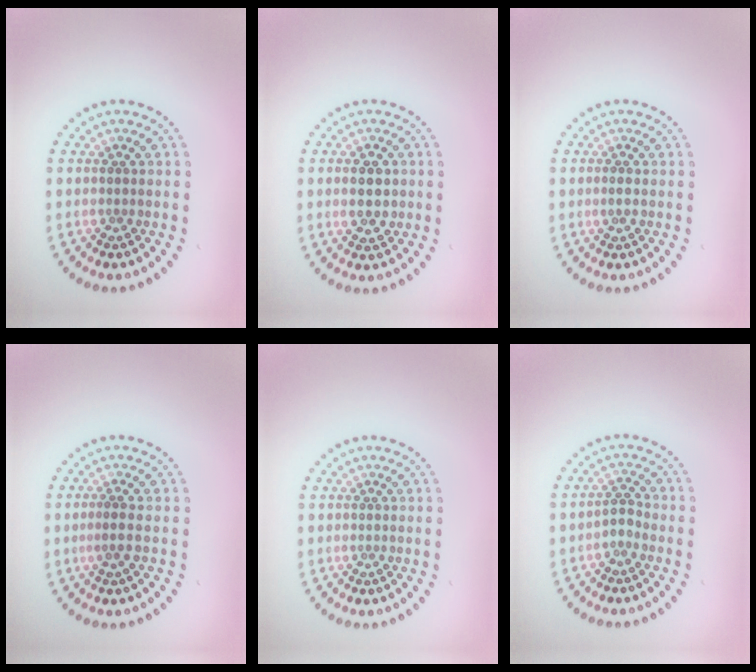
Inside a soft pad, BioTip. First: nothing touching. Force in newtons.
{"total": 2.6, "press": 2.6, "slide": 0.1}
{"total": 0.9, "press": 0.8, "slide": 0.2}
{"total": 1.4, "press": 1.1, "slide": 0.8}
{"total": 0.0}
{"total": 1.1, "press": 0.9, "slide": 0.7}